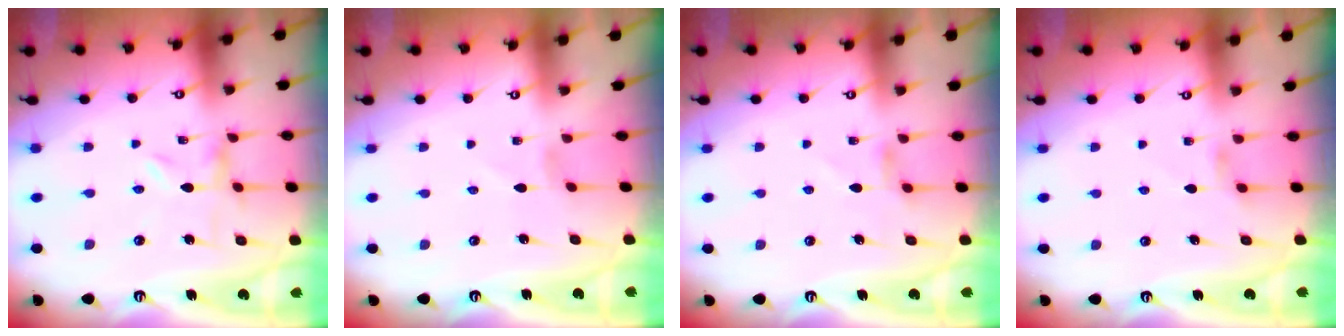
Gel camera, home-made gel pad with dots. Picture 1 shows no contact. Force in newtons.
{"total": 0.0}
{"total": 3.9, "press": 3.9, "slide": 0.5}
{"total": 2.7, "press": 2.7, "slide": 0.5}